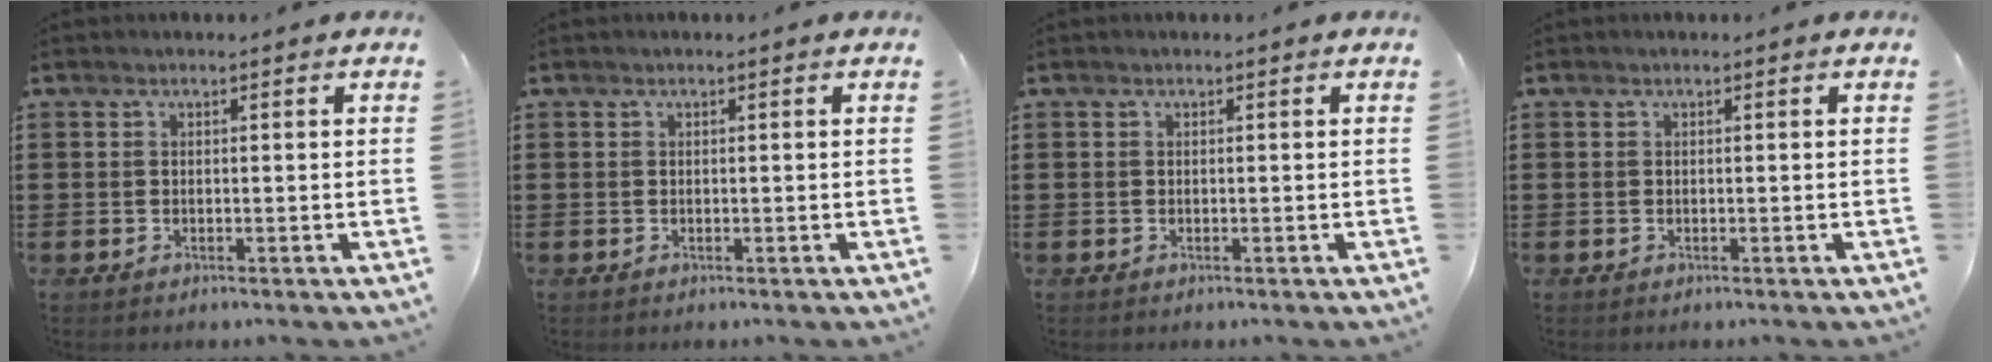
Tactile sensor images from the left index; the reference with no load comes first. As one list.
[{"total": 0.0}, {"total": 0.0}, {"total": 0.0}]